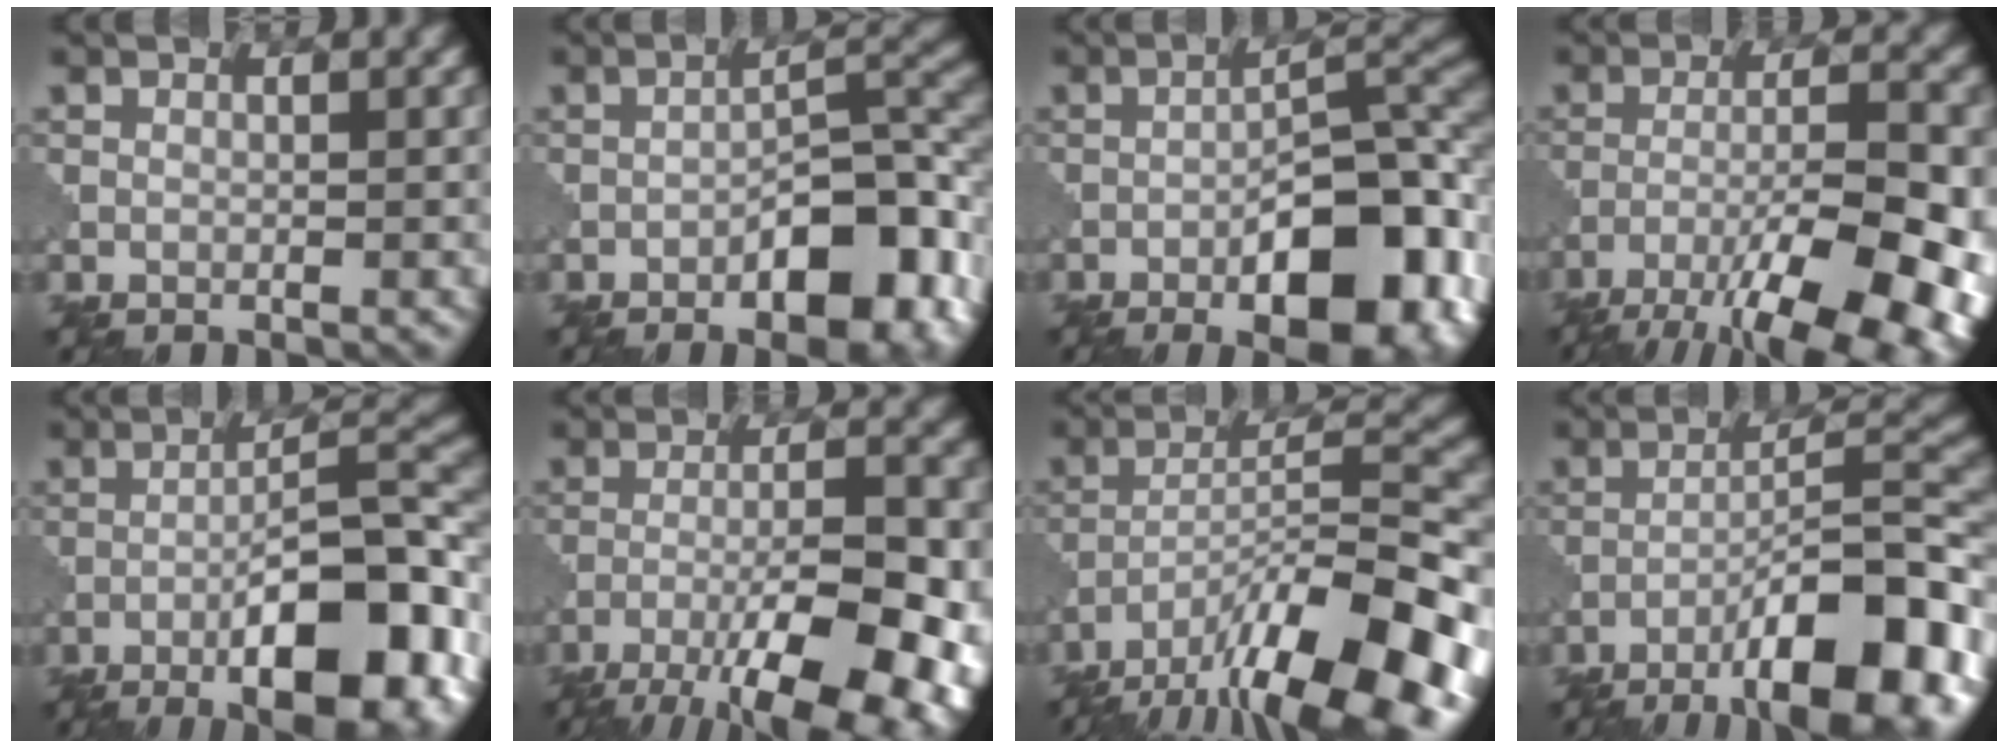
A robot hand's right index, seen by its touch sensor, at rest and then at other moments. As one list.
[{"total": 9.5, "force": [-4.6, 3.5, 7.5], "torque": [-0.099, 0.017, -0.072]}, {"total": 13.0, "force": [-5.8, 4.9, 10.6], "torque": [-0.143, 0.005, -0.087]}, {"total": 14.5, "force": [-8.2, 4.4, 11.1], "torque": [-0.178, -0.008, -0.118]}, {"total": 12.6, "force": [-6.0, 3.4, 10.5], "torque": [-0.152, 0.010, -0.091]}, {"total": 13.1, "force": [-7.1, 3.9, 10.3], "torque": [-0.168, -0.002, -0.110]}, {"total": 15.0, "force": [-10.1, 3.7, 10.4], "torque": [-0.179, 0.004, -0.169]}, {"total": 11.8, "force": [-6.8, 2.4, 9.3], "torque": [-0.140, 0.019, -0.110]}]